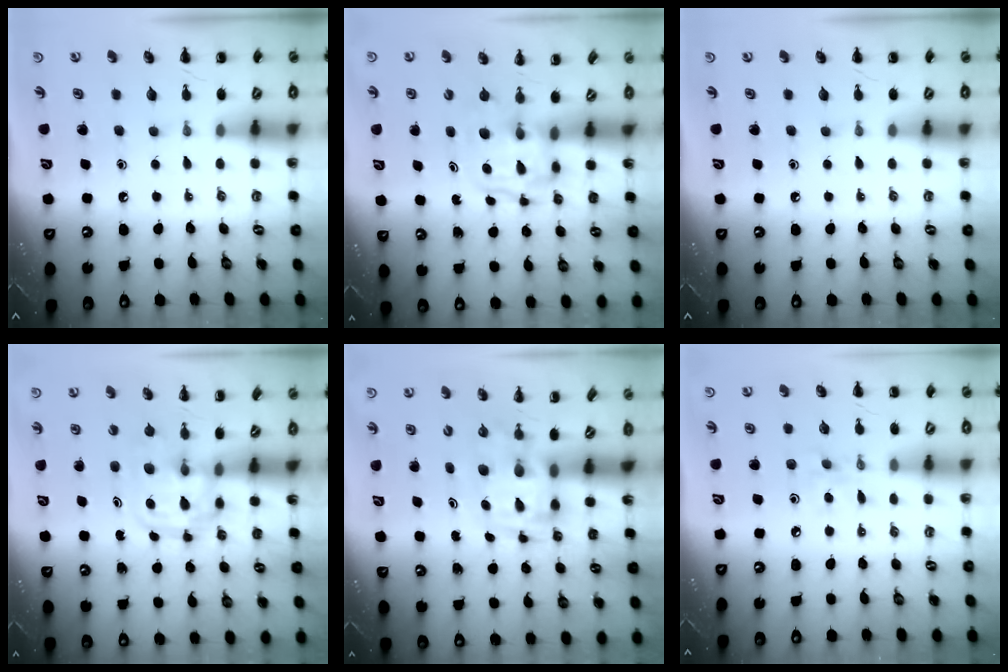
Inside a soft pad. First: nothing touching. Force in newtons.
{"total": 3.6, "press": 3.6, "slide": 0.3}
{"total": 0.0}
{"total": 3.1, "press": 3.1, "slide": 0.4}
{"total": 3.5, "press": 3.5, "slide": 0.6}
{"total": 3.0, "press": 2.8, "slide": 1.0}